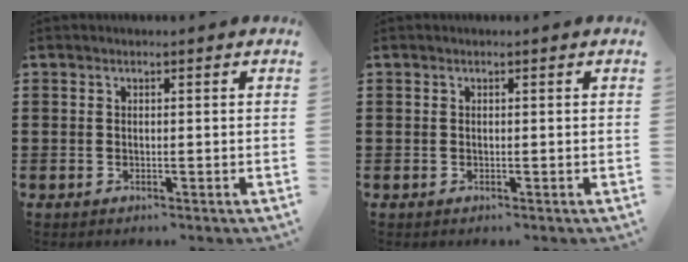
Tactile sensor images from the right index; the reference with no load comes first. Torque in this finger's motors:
{"motor_torque": [0.00, 0.00, 0.00, 0.00]}